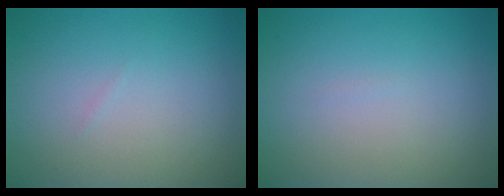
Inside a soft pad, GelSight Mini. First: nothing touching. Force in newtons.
{"total": 0.0}